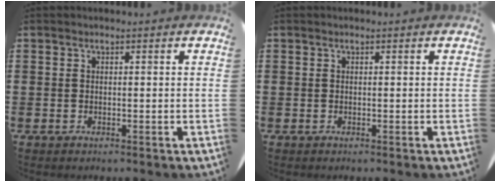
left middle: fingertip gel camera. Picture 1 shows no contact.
{"total": 0.0}